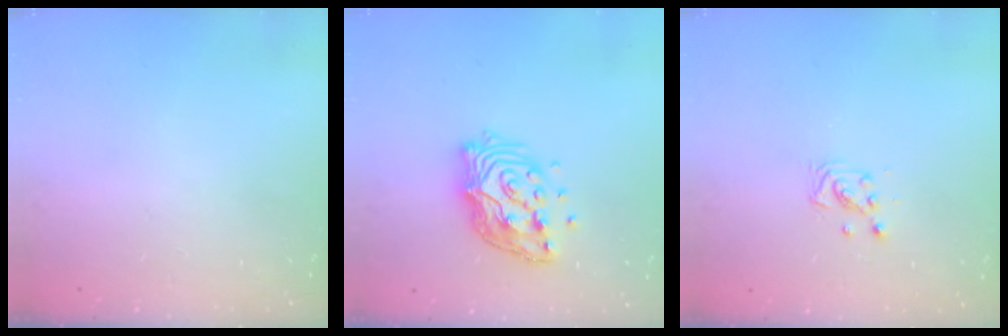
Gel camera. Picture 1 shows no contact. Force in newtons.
{"total": 13.5, "press": 13.5, "slide": 1.2}
{"total": 2.9, "press": 2.9, "slide": 0.3}